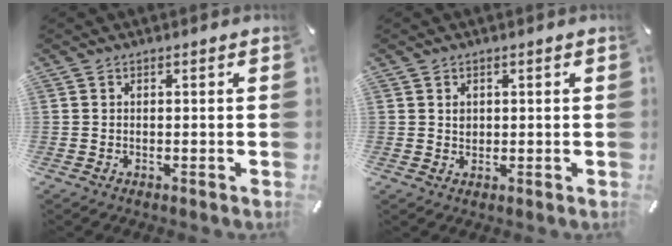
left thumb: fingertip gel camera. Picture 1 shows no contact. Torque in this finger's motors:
{"motor_torque": [0.42, 0.63, 0.08, -0.17, -0.01]}